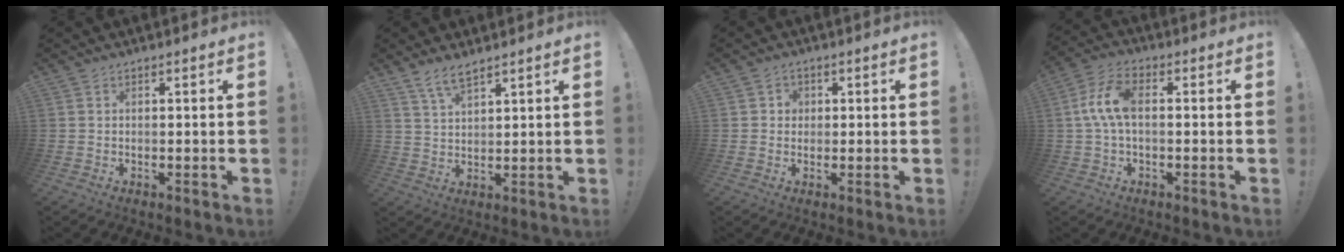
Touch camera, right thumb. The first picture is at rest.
{"total": 5.2, "force": [4.1, 1.3, 3.0], "torque": [-0.066, -0.016, 0.075]}
{"total": 2.5, "force": [0.3, 2.4, 0.7], "torque": [-0.008, 0.001, 0.004]}
{"total": 9.2, "force": [0.3, 4.8, 7.9], "torque": [-0.170, 0.007, 0.010]}